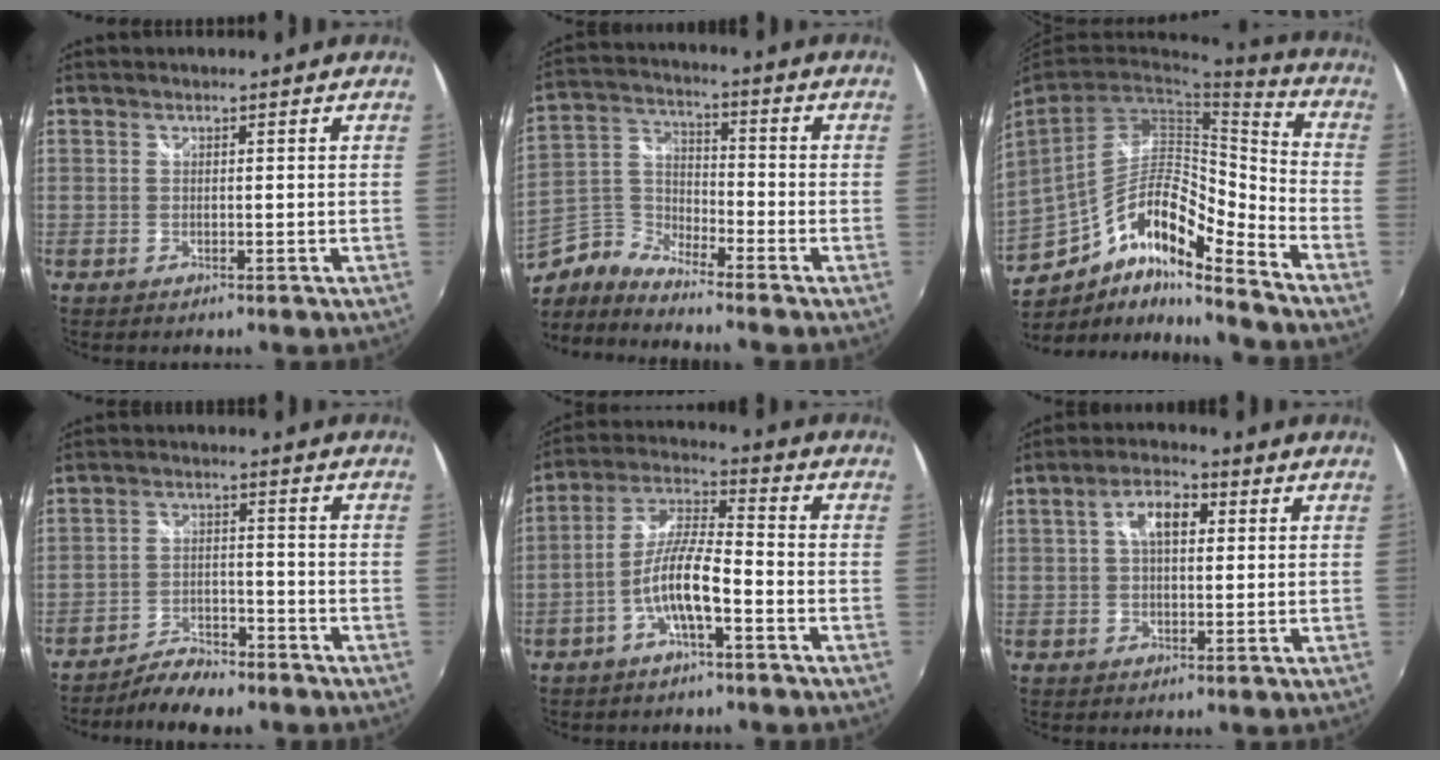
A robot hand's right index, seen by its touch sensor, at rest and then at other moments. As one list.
[{"total": 6.5, "force": [-5.5, 2.9, 1.9], "torque": [-0.047, 0.022, -0.132]}, {"total": 16.5, "force": [-9.3, 5.4, 12.5], "torque": [-0.241, -0.005, -0.173]}, {"total": 7.2, "force": [-6.3, 2.3, 2.6], "torque": [-0.069, 0.001, -0.106]}, {"total": 9.1, "force": [-3.8, 1.8, 8.0], "torque": [-0.171, 0.013, -0.073]}, {"total": 6.2, "force": [1.4, 3.4, 5.0], "torque": [-0.088, 0.018, 0.022]}]